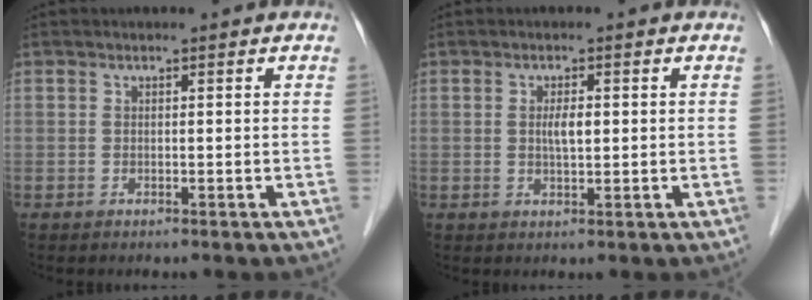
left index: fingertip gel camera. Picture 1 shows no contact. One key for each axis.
{"total": 2.3, "fx": 0.3, "fy": 0.6, "fz": 2.2, "tx": -0.040, "ty": 0.000, "tz": 0.005}